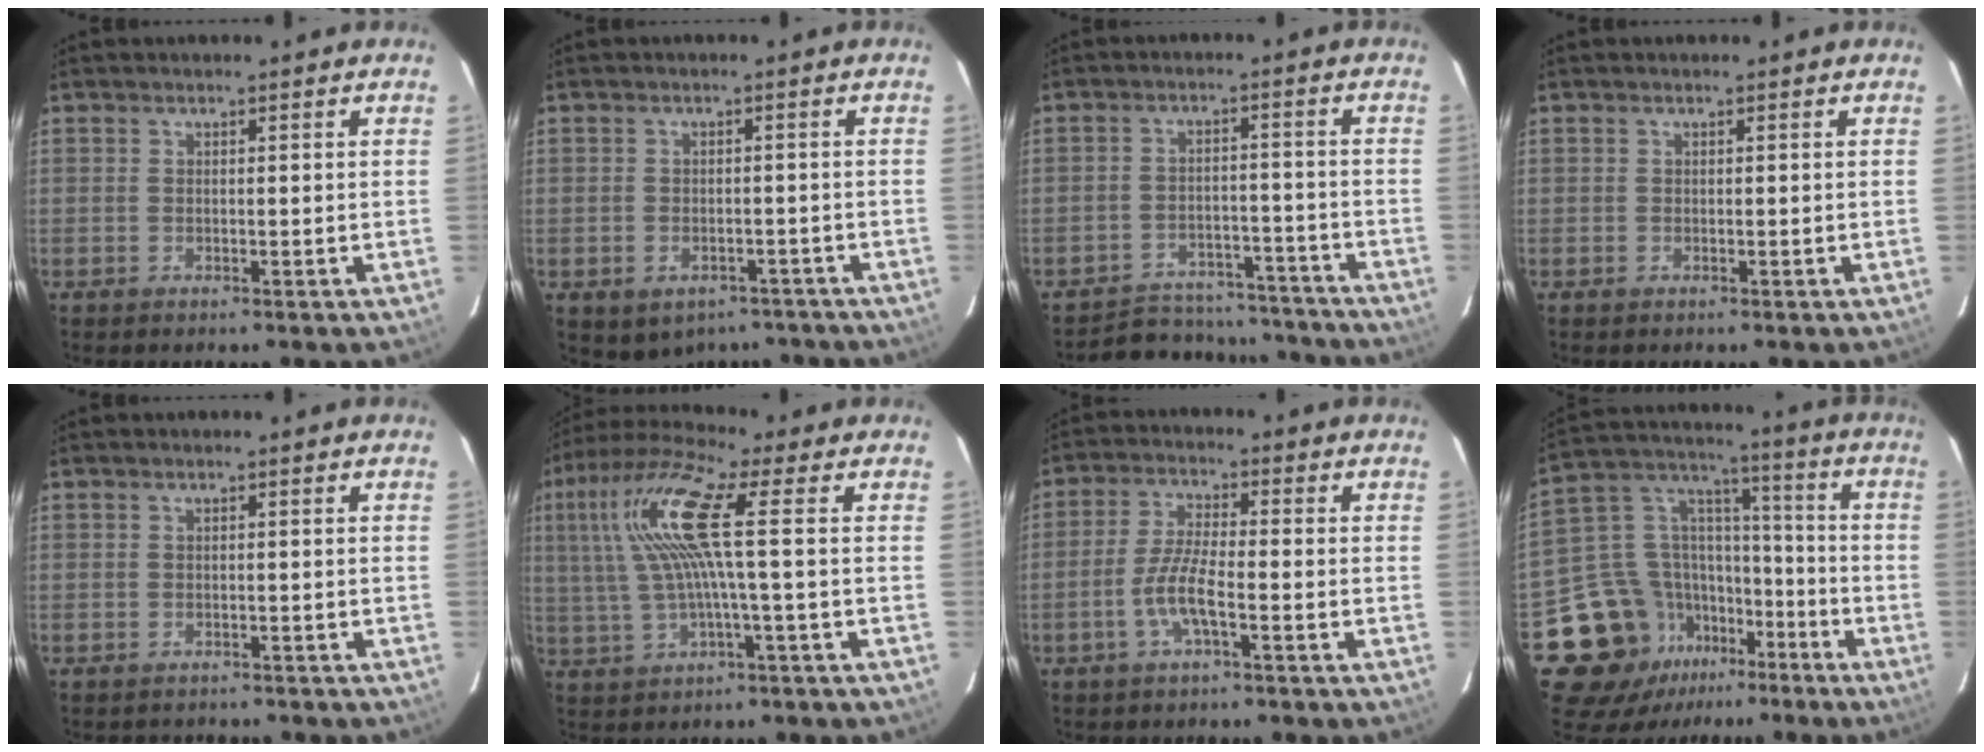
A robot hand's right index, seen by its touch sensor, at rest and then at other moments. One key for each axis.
{"total": 9.9, "fx": -6.8, "fy": 6.3, "fz": 3.7, "tx": -0.068, "ty": 0.003, "tz": -0.070}
{"total": 17.0, "fx": -15.5, "fy": 6.0, "fz": 3.7, "tx": -0.083, "ty": 0.031, "tz": -0.191}
{"total": 0.0}
{"total": 2.0, "fx": -1.7, "fy": 0.9, "fz": 0.3, "tx": -0.002, "ty": -0.002, "tz": -0.018}
{"total": 12.0, "fx": 1.8, "fy": 0.8, "fz": 11.9, "tx": -0.228, "ty": 0.009, "tz": 0.040}
{"total": 6.1, "fx": -2.6, "fy": 1.0, "fz": 5.4, "tx": -0.115, "ty": 0.001, "tz": -0.052}
{"total": 18.0, "fx": -10.6, "fy": 13.0, "fz": 6.5, "tx": -0.159, "ty": 0.047, "tz": -0.161}